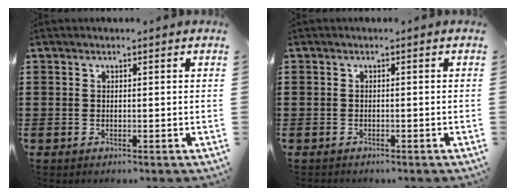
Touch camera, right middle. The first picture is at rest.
{"total": 0.9, "force": [-0.7, 0.6, -0.1], "torque": [0.001, 0.004, -0.016]}